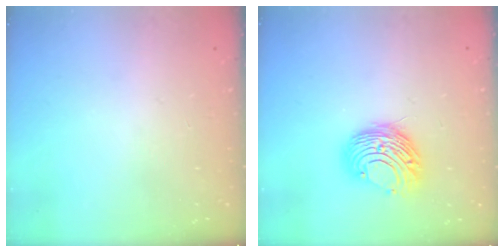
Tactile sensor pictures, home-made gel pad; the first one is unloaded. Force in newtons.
{"total": 10.6, "press": 10.6, "slide": 0.5}